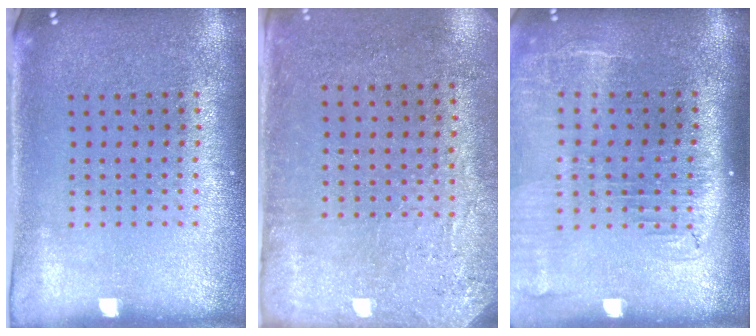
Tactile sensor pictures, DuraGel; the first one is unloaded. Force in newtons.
{"total": 2.8, "press": 2.3, "slide": 1.6}
{"total": 2.2, "press": 1.8, "slide": 1.3}